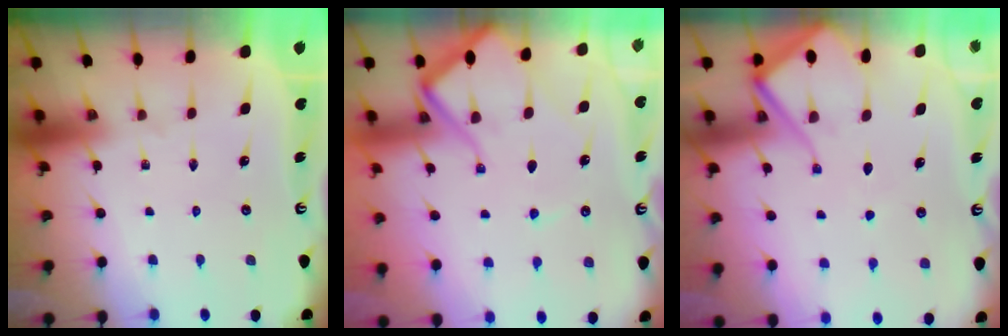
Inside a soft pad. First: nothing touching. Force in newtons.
{"total": 11.0, "press": 10.9, "slide": 1.5}
{"total": 9.6, "press": 9.6, "slide": 0.9}